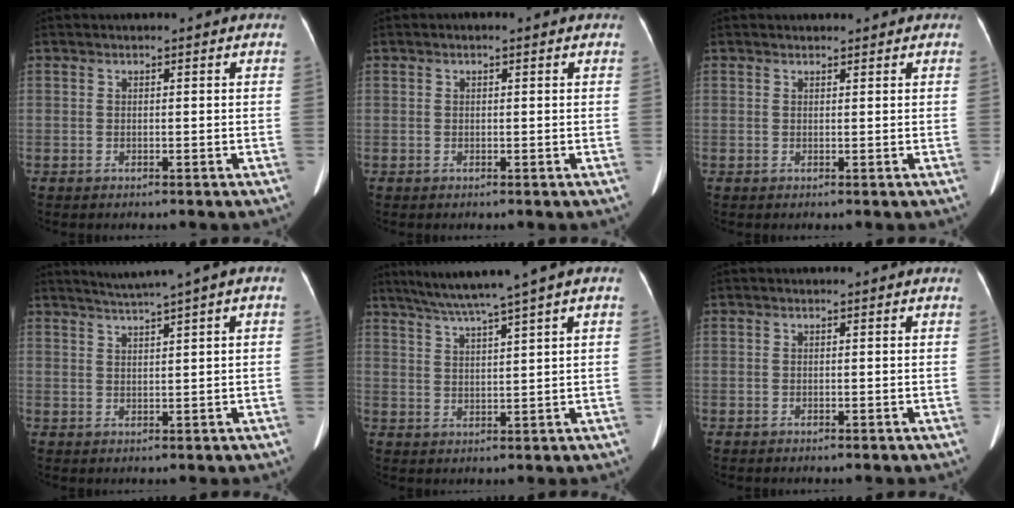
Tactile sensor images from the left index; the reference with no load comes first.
{"total": 0.6, "force": [0.4, 0.2, 0.4], "torque": [-0.012, 0.004, 0.002]}
{"total": 2.8, "force": [2.5, 0.9, 0.7], "torque": [-0.005, 0.017, 0.028]}
{"total": 4.6, "force": [2.9, -0.5, 3.5], "torque": [-0.060, 0.019, 0.050]}
{"total": 8.2, "force": [6.0, -1.4, 5.4], "torque": [-0.088, 0.021, 0.099]}
{"total": 0.0}